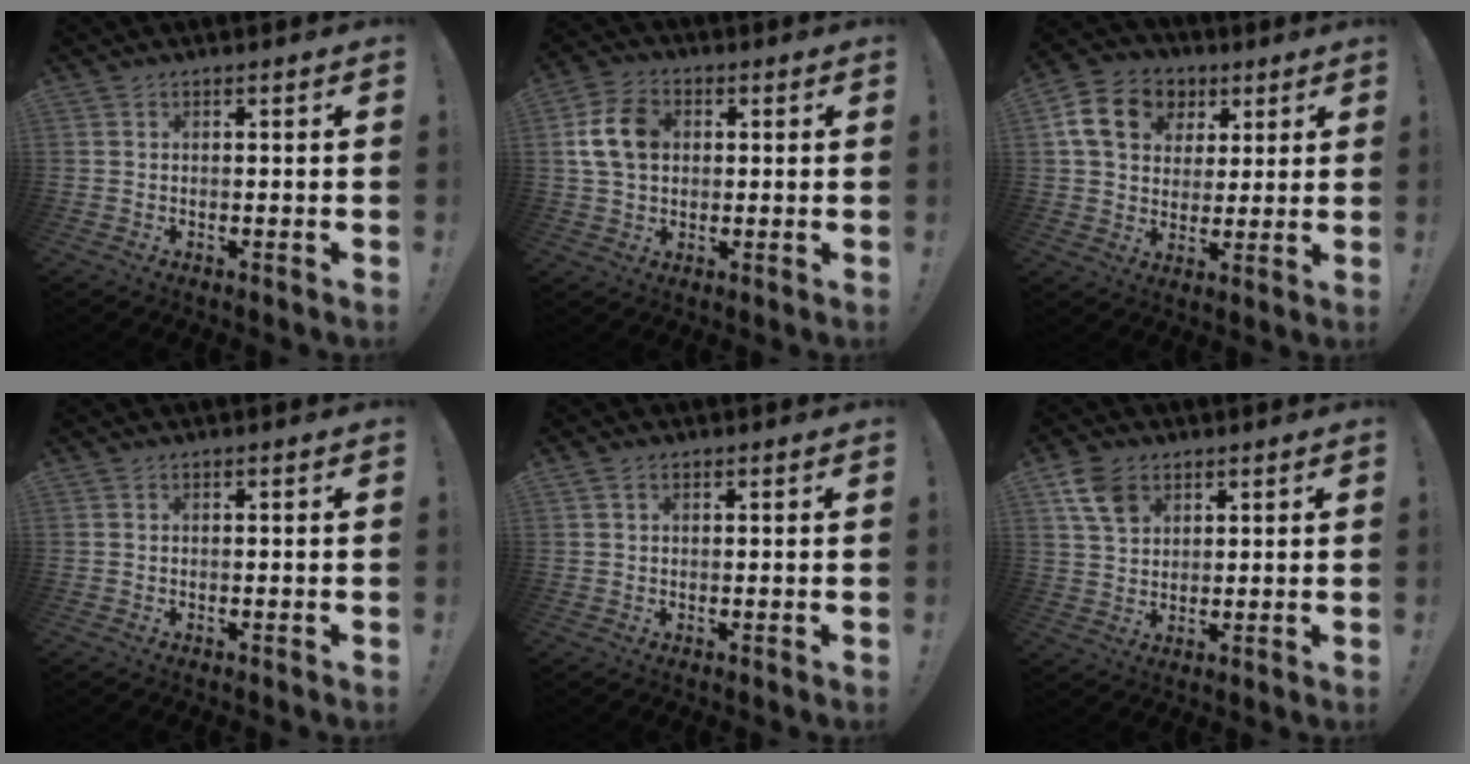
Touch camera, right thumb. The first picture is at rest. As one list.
[{"total": 11.8, "force": [2.1, 8.7, 7.7], "torque": [-0.139, 0.009, 0.042]}, {"total": 15.4, "force": [5.5, 12.2, 7.6], "torque": [-0.109, -0.012, 0.113]}, {"total": 0.0}, {"total": 1.6, "force": [0.8, 1.2, 0.8], "torque": [-0.015, 0.003, 0.015]}, {"total": 9.1, "force": [4.7, 6.2, 4.7], "torque": [-0.089, -0.011, 0.093]}]